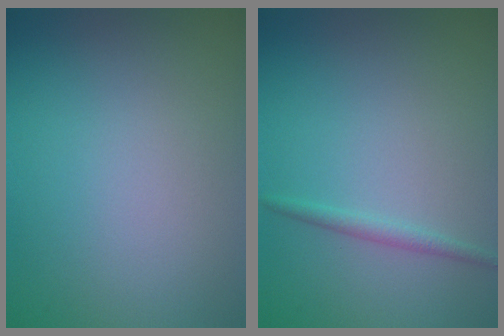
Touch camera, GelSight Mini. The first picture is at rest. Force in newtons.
{"total": 1.2, "press": 1.2, "slide": 0.1}